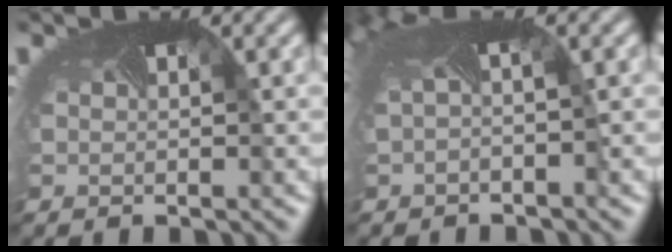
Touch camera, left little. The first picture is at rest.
{"total": 6.7, "force": [1.4, 3.0, 5.8], "torque": [-0.142, 0.014, 0.032]}